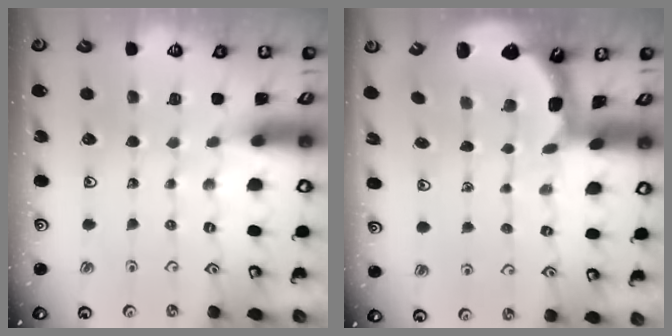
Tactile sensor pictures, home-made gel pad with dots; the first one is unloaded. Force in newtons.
{"total": 2.4, "press": 1.7, "slide": 1.7}